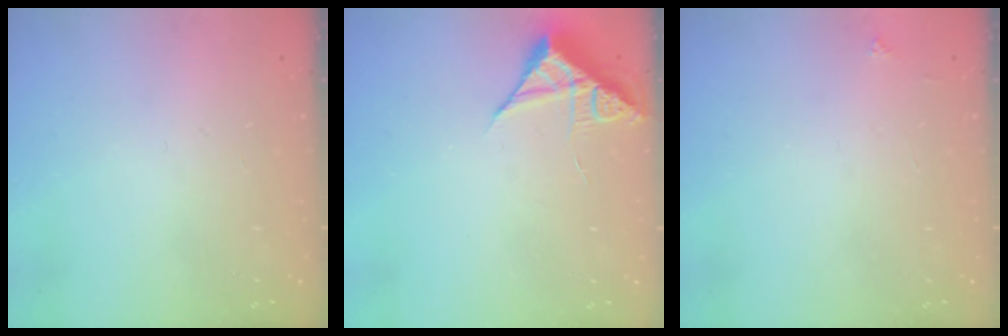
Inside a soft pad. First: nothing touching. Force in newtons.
{"total": 7.1, "press": 7.1, "slide": 0.3}
{"total": 2.0, "press": 2.0, "slide": 0.3}